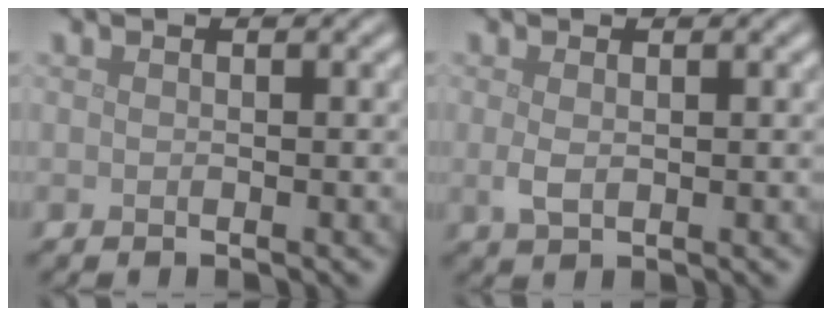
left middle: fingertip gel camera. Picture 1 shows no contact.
{"total": 1.4, "force": [0.1, 0.8, 1.2], "torque": [-0.030, -0.002, 0.004]}